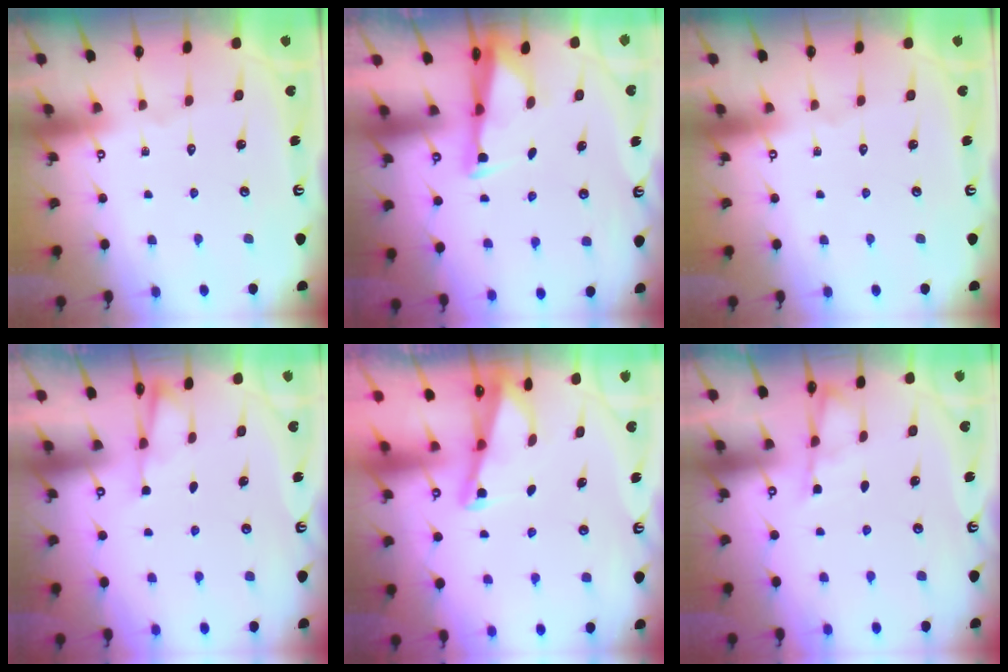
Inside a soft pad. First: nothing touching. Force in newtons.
{"total": 2.9, "press": 2.8, "slide": 0.8}
{"total": 0.0}
{"total": 2.3, "press": 2.2, "slide": 0.4}
{"total": 2.1, "press": 2.0, "slide": 0.3}
{"total": 2.2, "press": 2.2, "slide": 0.3}